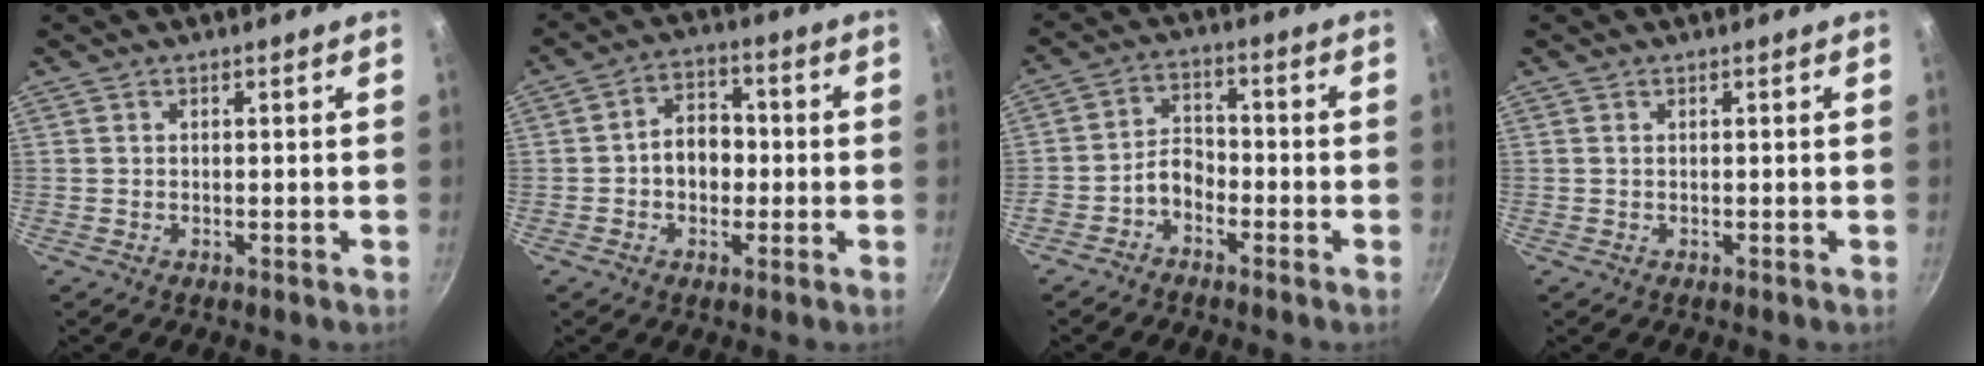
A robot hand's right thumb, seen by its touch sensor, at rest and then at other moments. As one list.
[{"total": 7.4, "force": [-0.8, 5.6, 4.7], "torque": [-0.035, 0.023, -0.019]}, {"total": 4.8, "force": [-2.9, 2.9, 2.4], "torque": [-0.030, 0.042, -0.062]}, {"total": 0.0}]